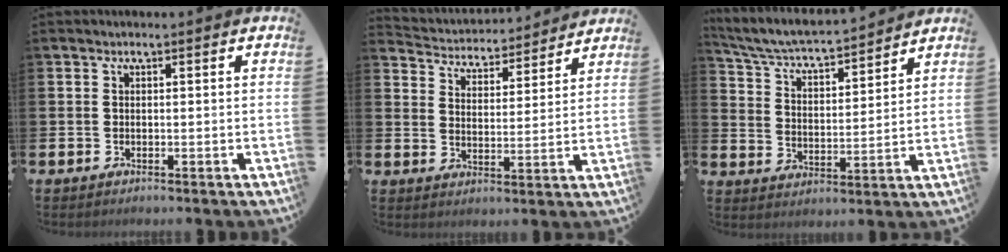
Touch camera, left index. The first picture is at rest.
{"total": 4.2, "force": [4.1, 1.1, -0.2], "torque": [-0.023, -0.040, 0.066]}
{"total": 5.4, "force": [5.2, 0.6, 1.5], "torque": [-0.058, -0.047, 0.083]}